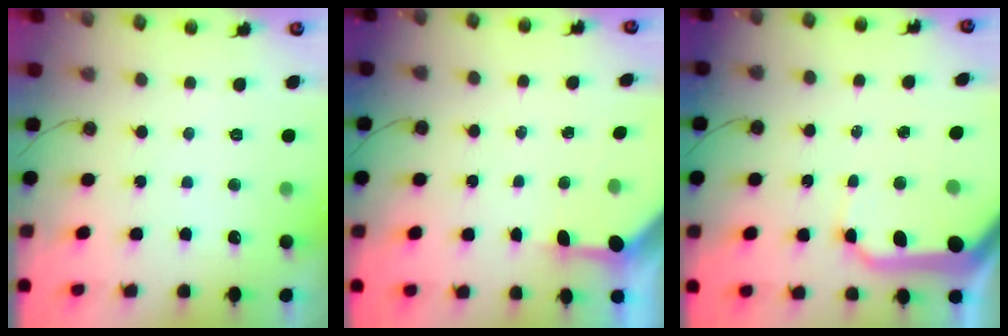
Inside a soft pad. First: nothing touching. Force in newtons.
{"total": 3.2, "press": 3.2, "slide": 0.3}
{"total": 18.2, "press": 18.1, "slide": 2.2}